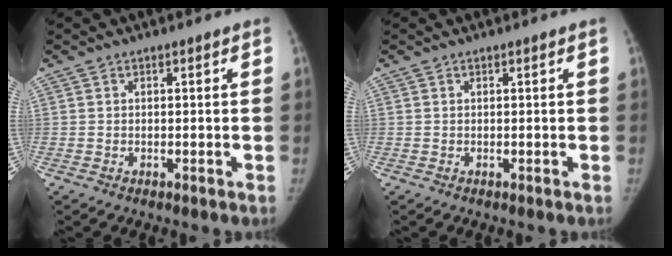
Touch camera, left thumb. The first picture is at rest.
{"total": 0.0}